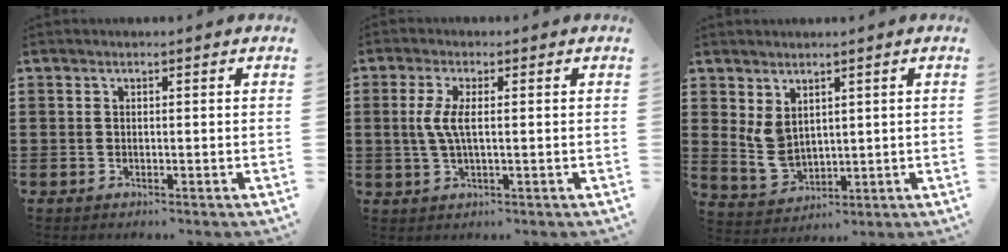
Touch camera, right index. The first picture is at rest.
{"total": 4.1, "force": [0.3, 1.1, 4.0], "torque": [-0.097, -0.006, -0.004]}
{"total": 4.4, "force": [2.4, 2.8, 2.4], "torque": [-0.071, -0.010, 0.044]}